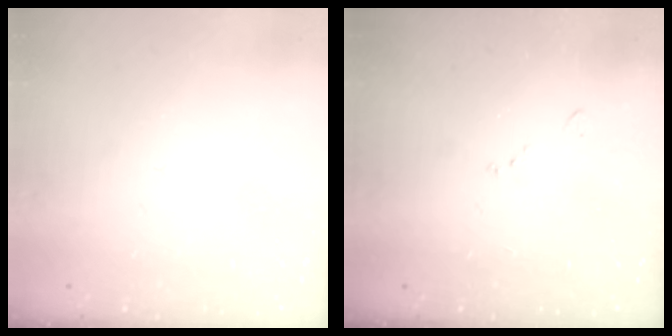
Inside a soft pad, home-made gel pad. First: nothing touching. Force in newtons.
{"total": 5.8, "press": 5.7, "slide": 0.7}